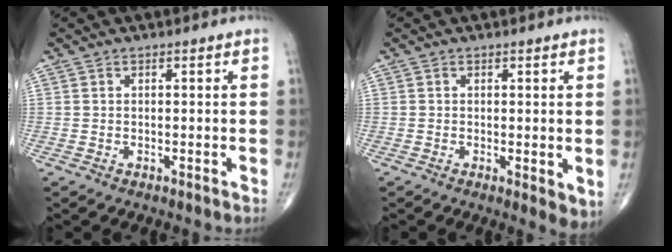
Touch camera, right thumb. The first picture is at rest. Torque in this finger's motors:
{"motor_torque": [-0.21, 0.22, -0.13, -0.05, 0.01]}